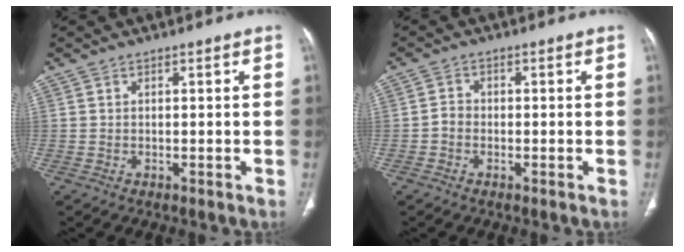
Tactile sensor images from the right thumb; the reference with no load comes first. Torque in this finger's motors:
{"motor_torque": [0.18, 0.04, 0.06, -0.85, 0.12]}